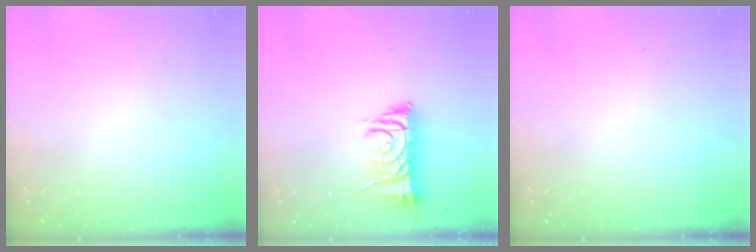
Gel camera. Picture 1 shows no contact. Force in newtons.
{"total": 9.4, "press": 9.4, "slide": 0.5}
{"total": 0.0}